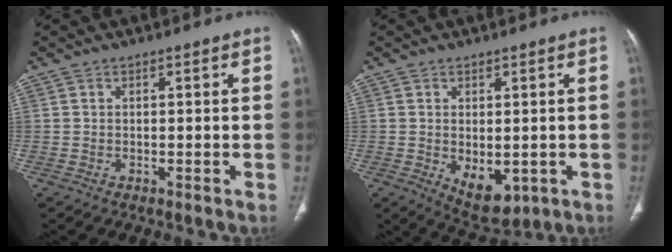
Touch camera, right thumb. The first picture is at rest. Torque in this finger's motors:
{"motor_torque": [-0.88, 0.80, -0.04, 0.00, 0.19]}